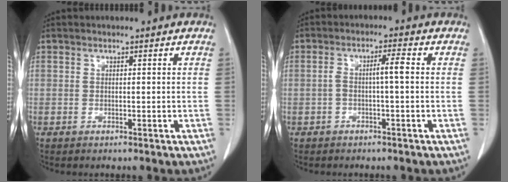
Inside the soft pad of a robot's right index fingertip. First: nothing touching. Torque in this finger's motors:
{"motor_torque": [0.14, 0.07, 0.09, 0.02]}